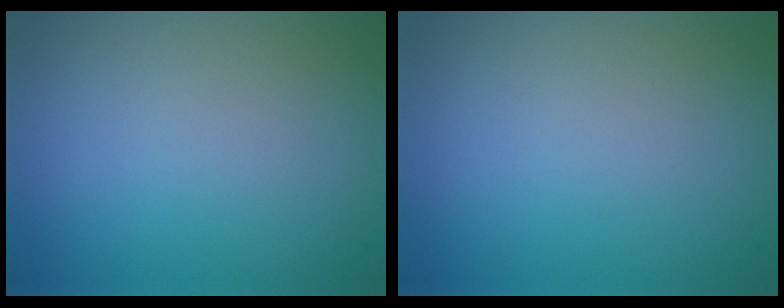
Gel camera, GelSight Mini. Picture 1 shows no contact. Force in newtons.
{"total": 0.0}